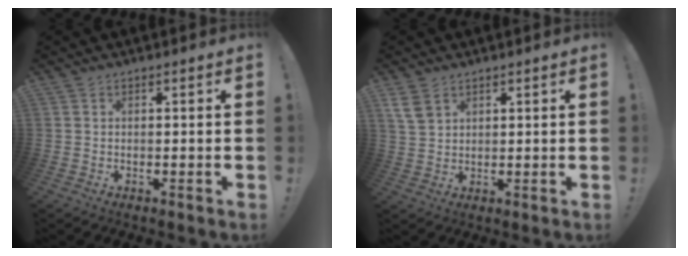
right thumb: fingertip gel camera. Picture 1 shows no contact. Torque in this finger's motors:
{"motor_torque": [-0.37, 0.64, 0.58, 0.33, 0.24]}